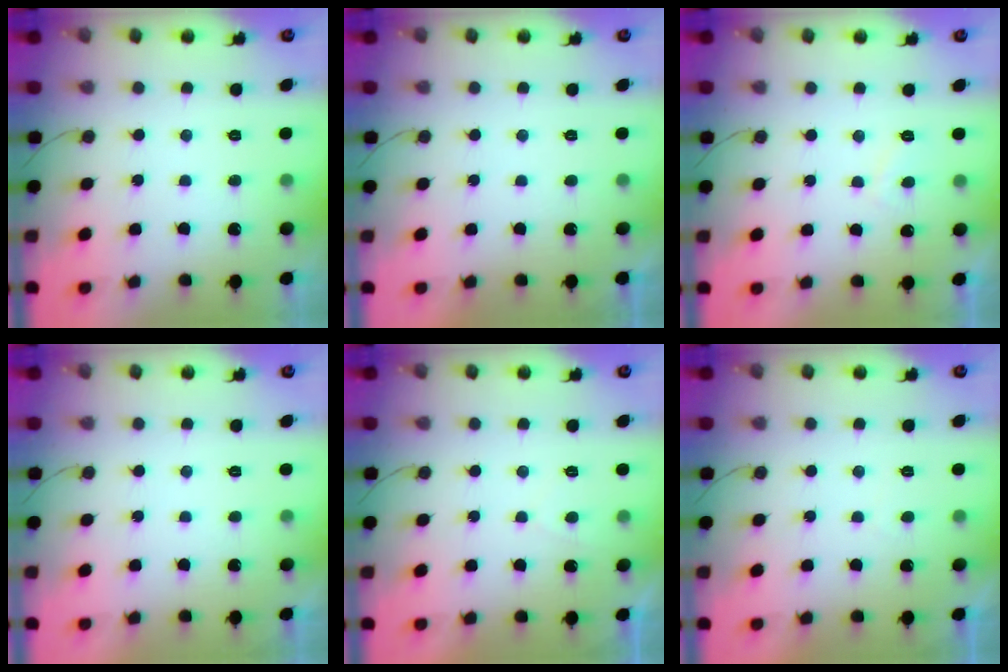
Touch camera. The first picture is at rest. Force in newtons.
{"total": 2.1, "press": 2.1, "slide": 0.4}
{"total": 1.9, "press": 1.7, "slide": 0.8}
{"total": 2.3, "press": 2.3, "slide": 0.4}
{"total": 0.9, "press": 0.7, "slide": 0.5}
{"total": 0.9, "press": 0.7, "slide": 0.6}